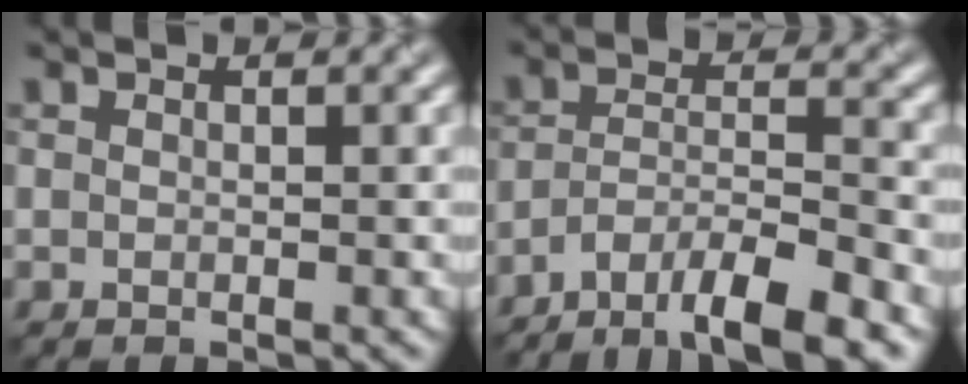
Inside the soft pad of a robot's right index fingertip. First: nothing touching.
{"total": 8.3, "force": [-6.2, 2.0, 5.2], "torque": [-0.080, 0.001, -0.106]}